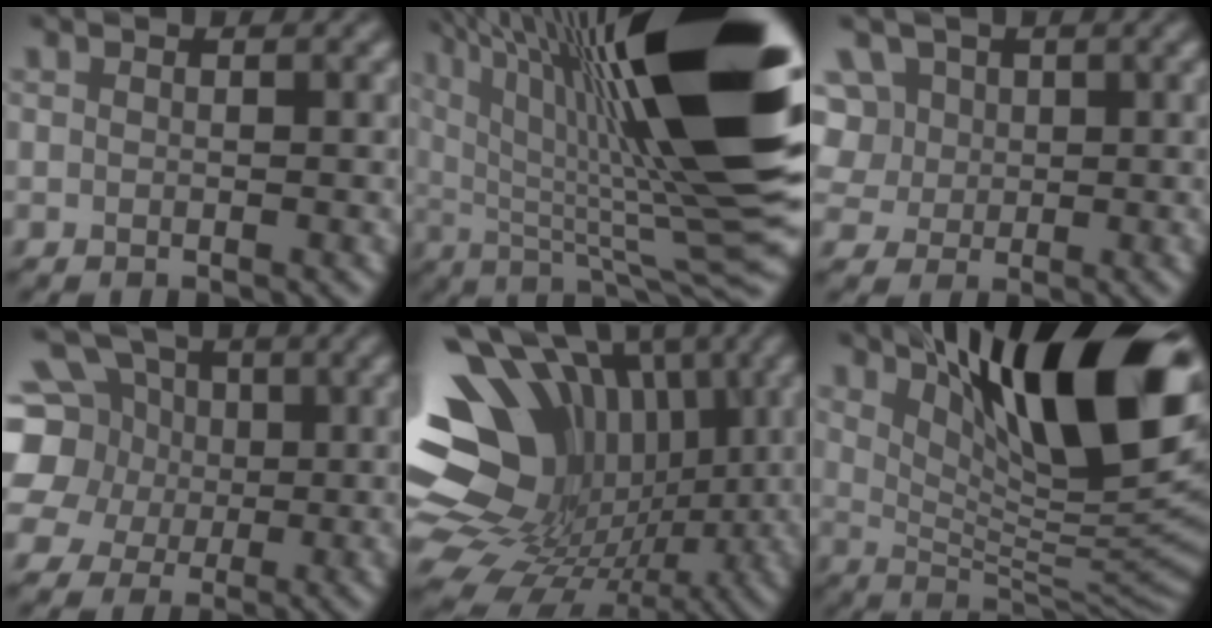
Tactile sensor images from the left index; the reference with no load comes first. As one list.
[{"total": 20.6, "force": [6.8, 4.7, 18.9], "torque": [-0.281, 0.028, 0.118]}, {"total": 7.5, "force": [3.3, 5.9, 3.3], "torque": [-0.071, 0.023, 0.035]}, {"total": 12.5, "force": [3.2, 10.4, 6.2], "torque": [-0.147, 0.037, 0.028]}, {"total": 16.6, "force": [1.1, 12.8, 10.4], "torque": [-0.182, -0.001, 0.033]}, {"total": 16.3, "force": [7.2, 5.6, 13.6], "torque": [-0.200, 0.014, 0.117]}]